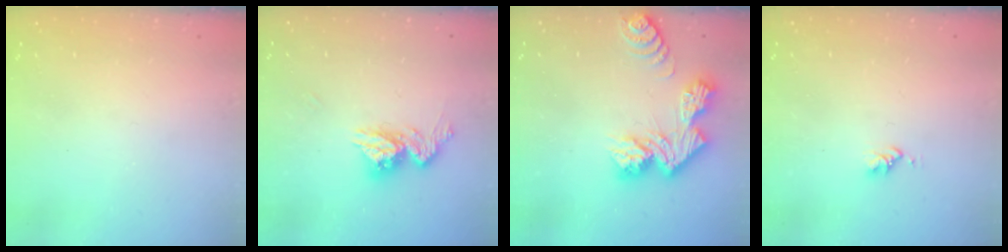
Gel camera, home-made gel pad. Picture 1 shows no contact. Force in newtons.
{"total": 10.7, "press": 10.6, "slide": 1.0}
{"total": 12.2, "press": 12.1, "slide": 1.0}
{"total": 2.6, "press": 2.6, "slide": 0.4}